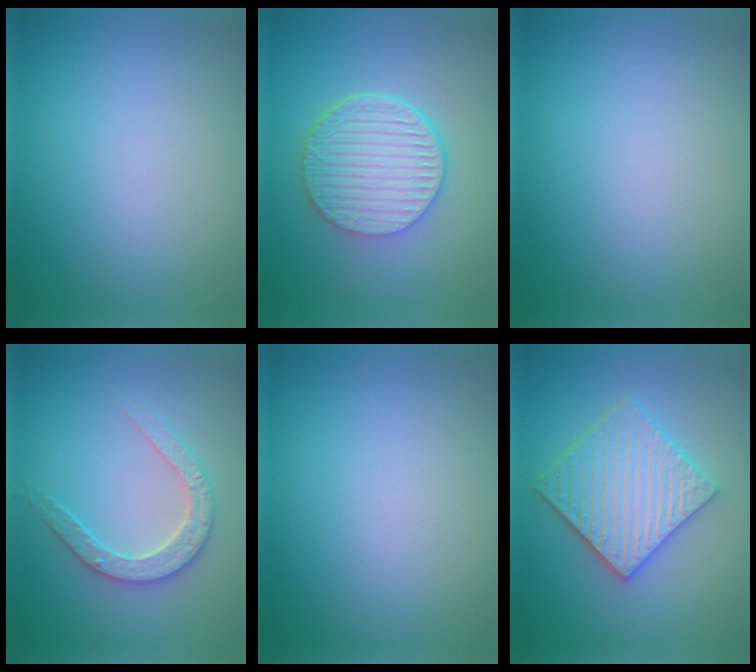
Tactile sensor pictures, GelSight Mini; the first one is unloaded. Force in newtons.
{"total": 6.6, "press": 4.8, "slide": 4.6}
{"total": 0.0}
{"total": 2.9, "press": 2.9, "slide": 0.5}
{"total": 0.0}
{"total": 5.9, "press": 5.8, "slide": 1.1}